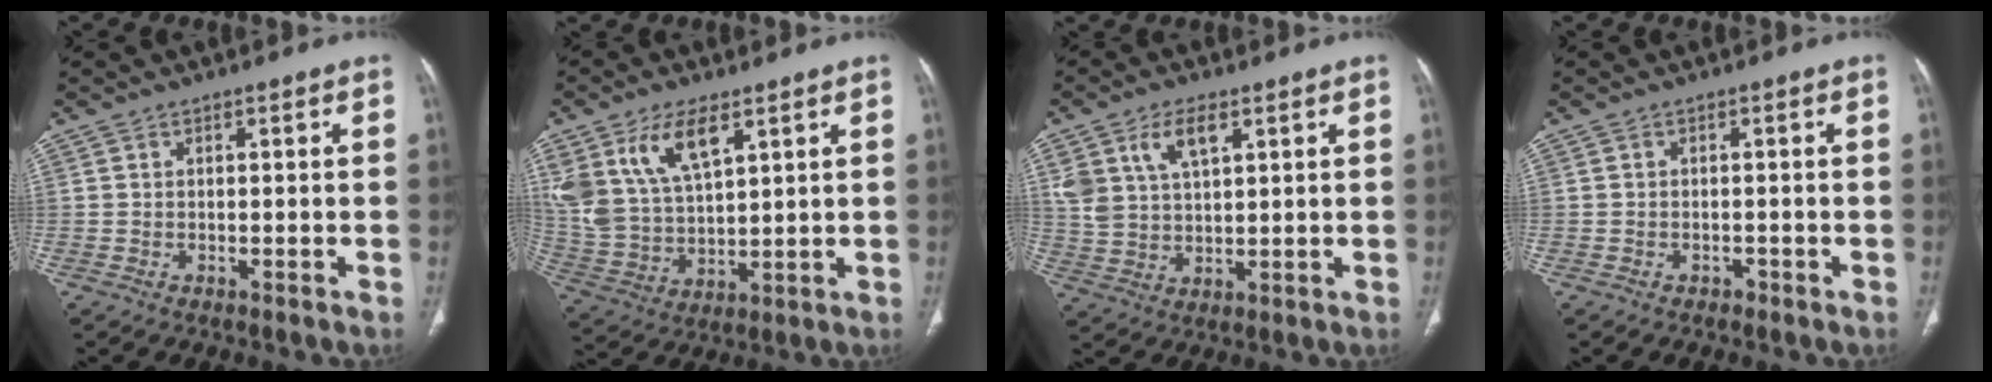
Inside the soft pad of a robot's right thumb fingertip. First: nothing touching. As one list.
[{"total": 14.5, "force": [7.4, 7.2, 10.1], "torque": [-0.194, -0.022, 0.159]}, {"total": 8.4, "force": [4.1, 4.4, 5.9], "torque": [-0.109, -0.010, 0.086]}, {"total": 0.9, "force": [-0.6, 0.6, 0.2], "torque": [-0.003, 0.002, -0.012]}]